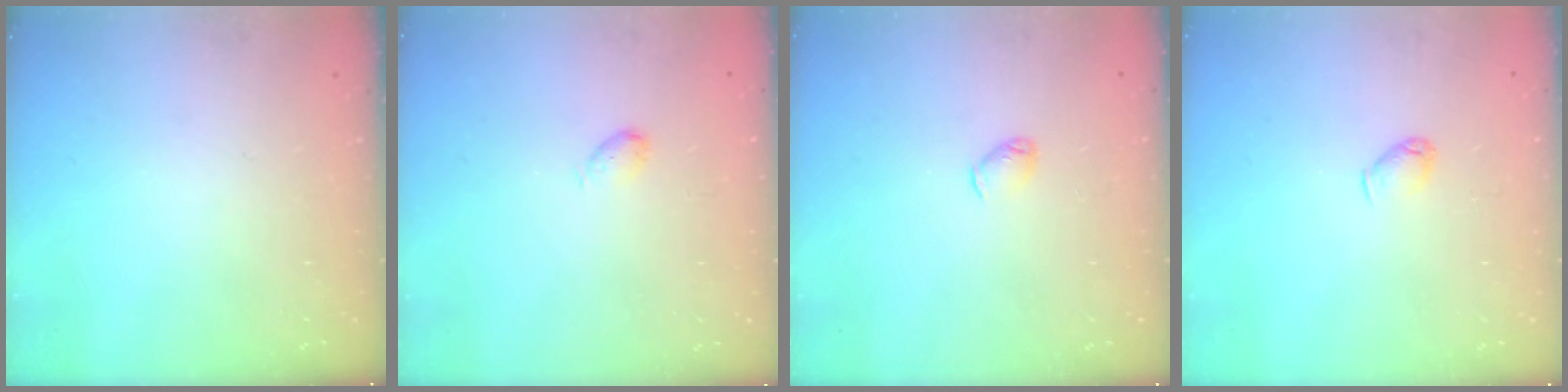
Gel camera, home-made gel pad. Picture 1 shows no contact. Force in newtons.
{"total": 3.9, "press": 3.9, "slide": 0.7}
{"total": 2.9, "press": 2.9, "slide": 0.5}
{"total": 3.2, "press": 3.1, "slide": 0.6}